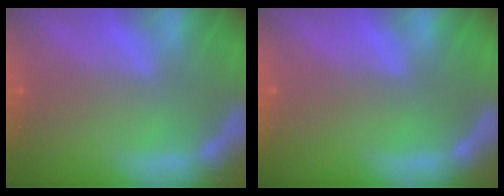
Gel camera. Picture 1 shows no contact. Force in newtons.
{"total": 0.0}